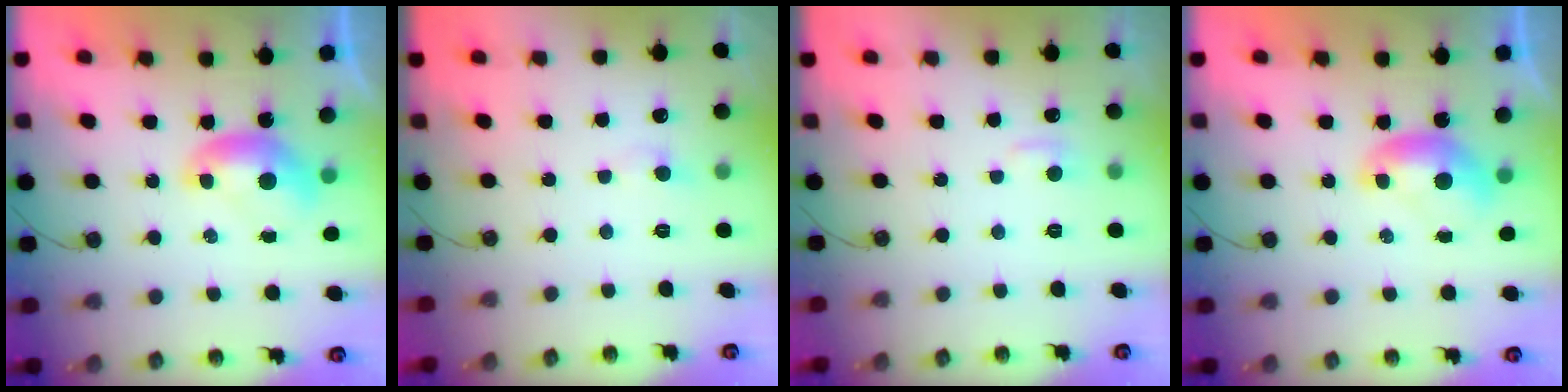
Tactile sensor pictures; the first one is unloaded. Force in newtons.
{"total": 1.3, "press": 1.1, "slide": 0.6}
{"total": 1.0, "press": 0.6, "slide": 0.8}
{"total": 0.0}